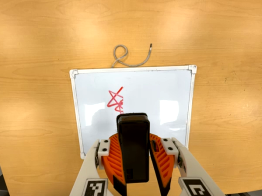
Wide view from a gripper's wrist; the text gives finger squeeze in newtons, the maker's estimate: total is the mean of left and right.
{"total": 11.5, "left": 10.2, "right": 12.8}